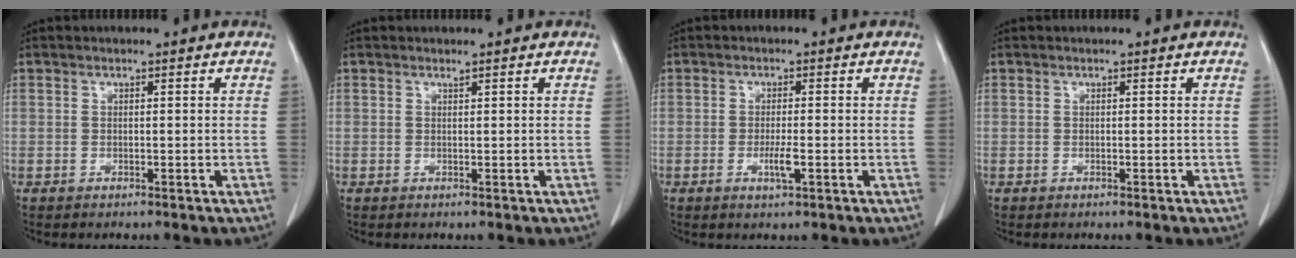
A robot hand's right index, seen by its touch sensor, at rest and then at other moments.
{"total": 0.0}
{"total": 2.7, "force": [-0.9, 0.4, 2.5], "torque": [-0.048, -0.003, -0.015]}
{"total": 0.0}